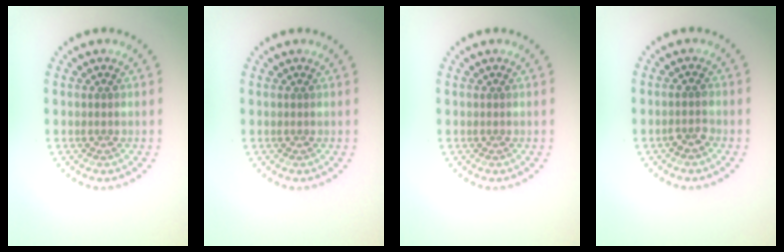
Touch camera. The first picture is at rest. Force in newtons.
{"total": 0.0}
{"total": 0.0}
{"total": 1.2, "press": 1.1, "slide": 0.3}